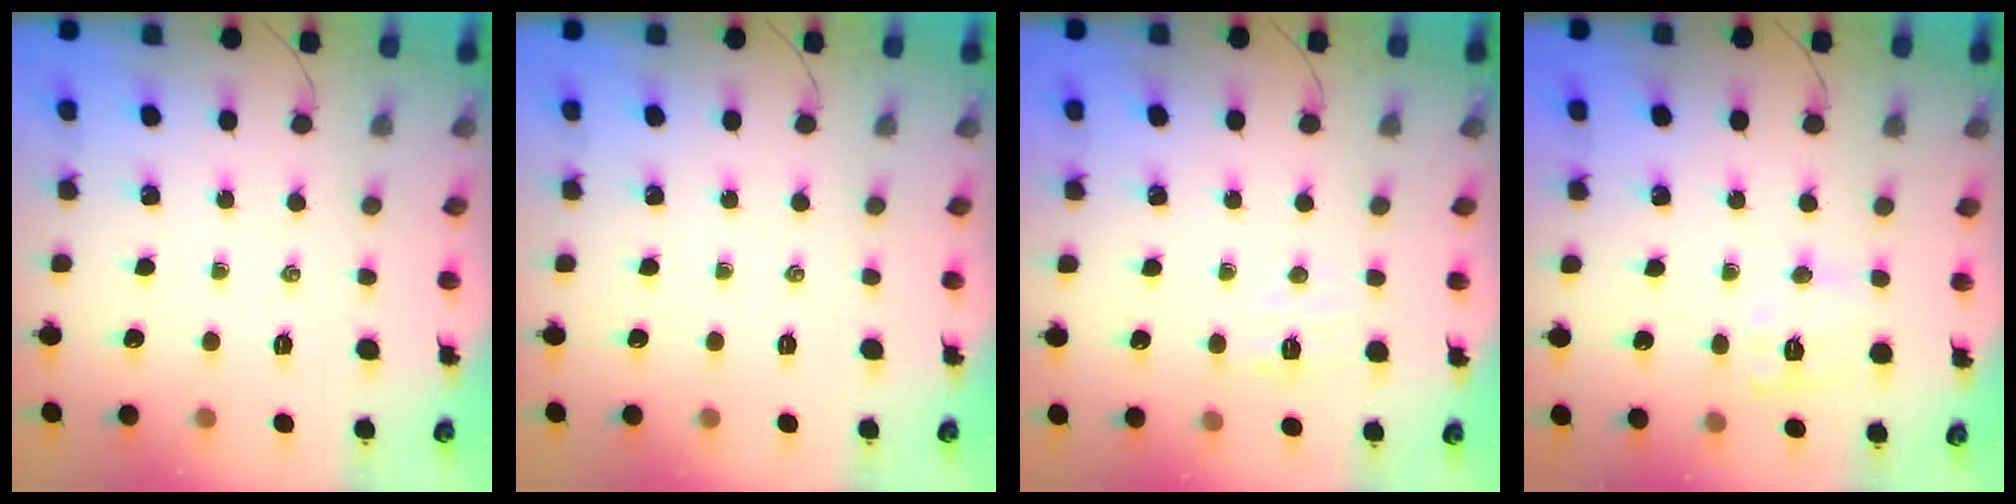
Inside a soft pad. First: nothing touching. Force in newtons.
{"total": 0.0}
{"total": 5.1, "press": 4.9, "slide": 1.2}
{"total": 8.7, "press": 8.6, "slide": 0.5}